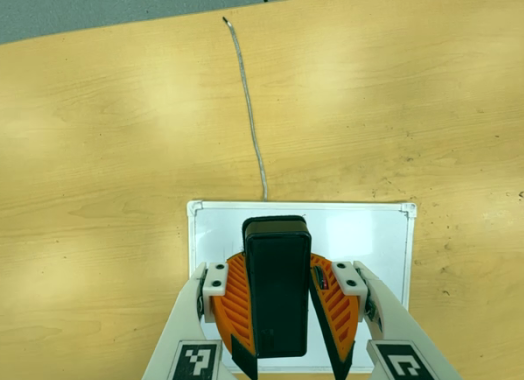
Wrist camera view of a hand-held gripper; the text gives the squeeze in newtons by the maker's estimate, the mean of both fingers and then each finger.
{"total": 8.2, "left": 8.4, "right": 8.0}